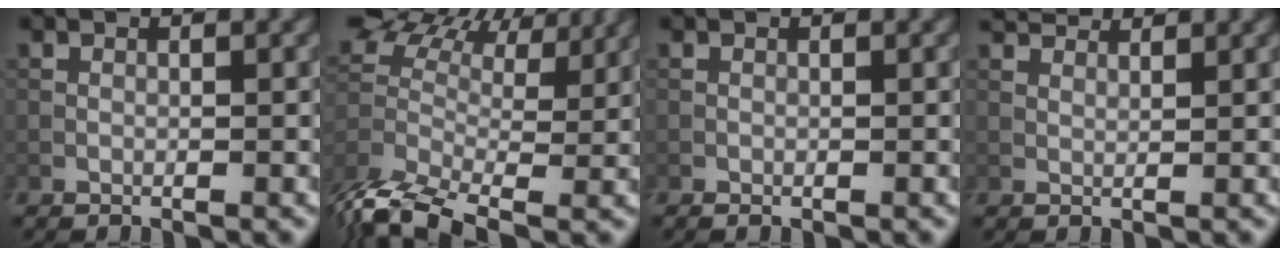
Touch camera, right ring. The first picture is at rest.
{"total": 8.2, "force": [-1.5, 4.7, 6.5], "torque": [-0.149, 0.011, -0.046]}
{"total": 0.0}
{"total": 3.3, "force": [2.9, 0.7, 1.3], "torque": [-0.028, -0.003, 0.049]}